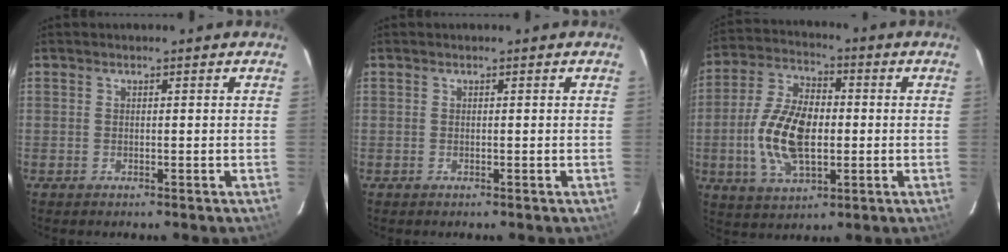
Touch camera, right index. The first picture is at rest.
{"total": 0.0}
{"total": 14.7, "force": [-1.8, 8.0, 12.2], "torque": [-0.252, 0.006, -0.034]}